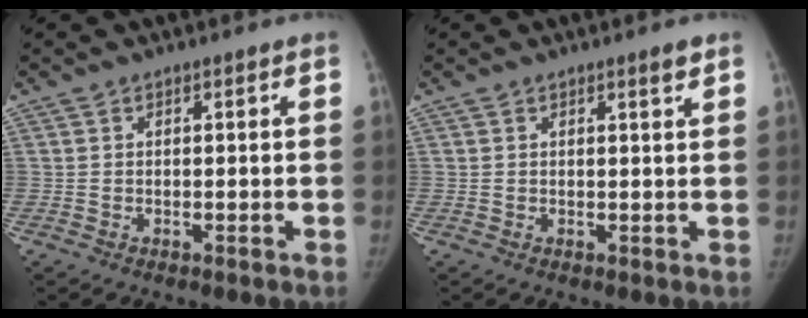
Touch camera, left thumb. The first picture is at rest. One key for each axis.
{"total": 1.6, "fx": 1.1, "fy": 0.1, "fz": 1.1, "tx": -0.015, "ty": -0.008, "tz": 0.018}